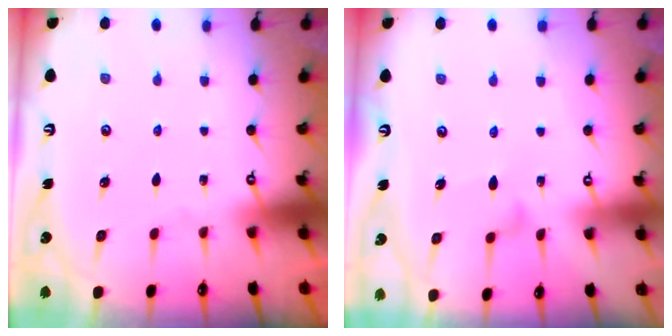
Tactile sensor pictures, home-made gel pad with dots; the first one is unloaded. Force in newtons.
{"total": 7.8, "press": 7.8, "slide": 0.3}